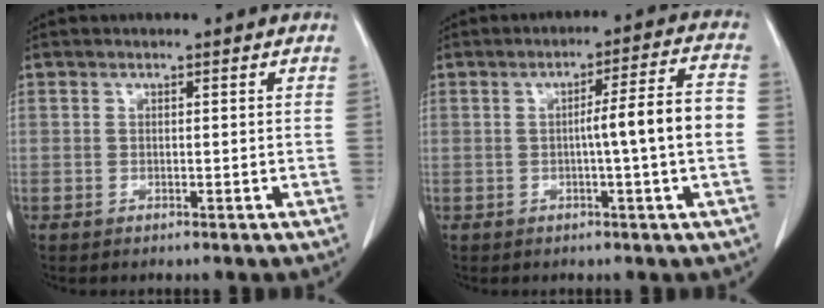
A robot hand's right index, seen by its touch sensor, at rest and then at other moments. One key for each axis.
{"total": 8.2, "fx": -0.9, "fy": -0.7, "fz": 8.1, "tx": -0.114, "ty": 0.014, "tz": -0.014}